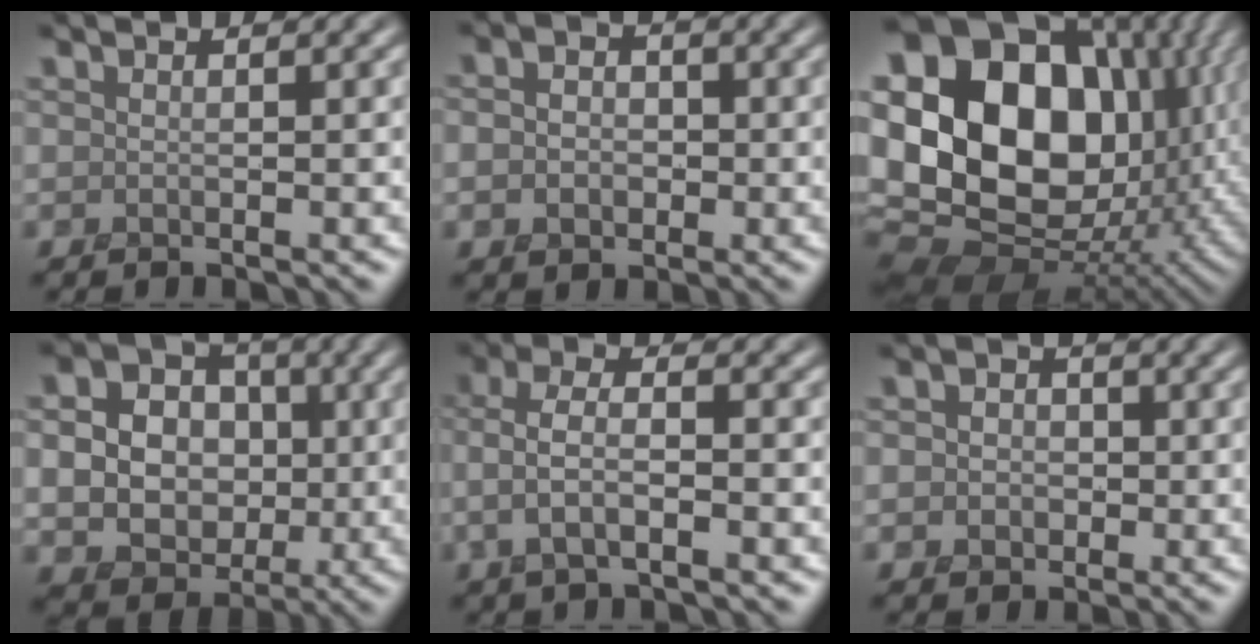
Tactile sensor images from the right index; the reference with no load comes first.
{"total": 3.2, "force": [-0.6, 2.5, 1.8], "torque": [-0.027, -0.006, -0.017]}
{"total": 20.3, "force": [3.5, 15.0, 13.3], "torque": [-0.286, -0.004, 0.084]}
{"total": 12.9, "force": [-0.2, 11.7, 5.4], "torque": [-0.127, 0.016, -0.019]}
{"total": 3.2, "force": [-0.9, 0.9, 2.9], "torque": [-0.064, -0.002, -0.023]}
{"total": 2.5, "force": [-0.6, 2.2, 1.0], "torque": [-0.006, -0.006, -0.017]}